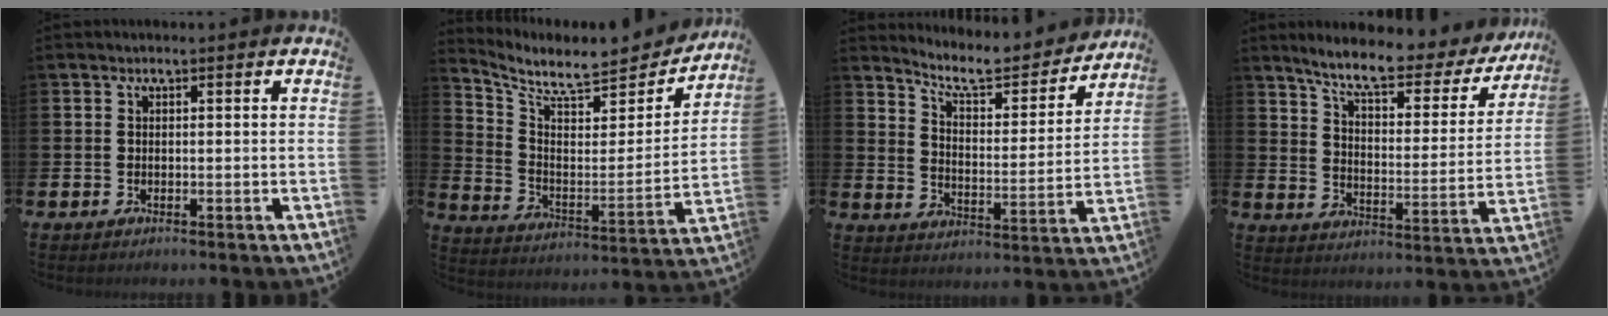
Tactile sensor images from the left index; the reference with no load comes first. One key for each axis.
{"total": 7.8, "fx": 7.0, "fy": 2.1, "fz": 2.8, "tx": -0.081, "ty": -0.061, "tz": 0.113}
{"total": 7.7, "fx": 7.1, "fy": 1.7, "fz": 2.5, "tx": -0.071, "ty": -0.053, "tz": 0.121}
{"total": 8.3, "fx": 7.1, "fy": 1.6, "fz": 3.9, "tx": -0.105, "ty": -0.044, "tz": 0.117}